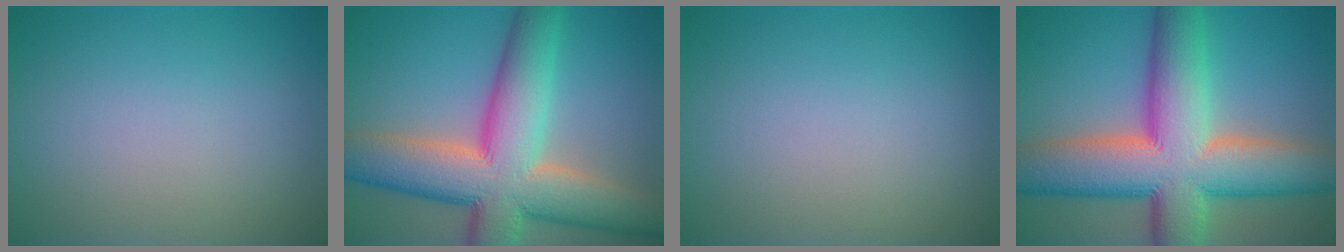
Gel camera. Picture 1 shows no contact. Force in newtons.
{"total": 12.9, "press": 12.9, "slide": 0.7}
{"total": 0.0}
{"total": 14.4, "press": 14.4, "slide": 0.9}